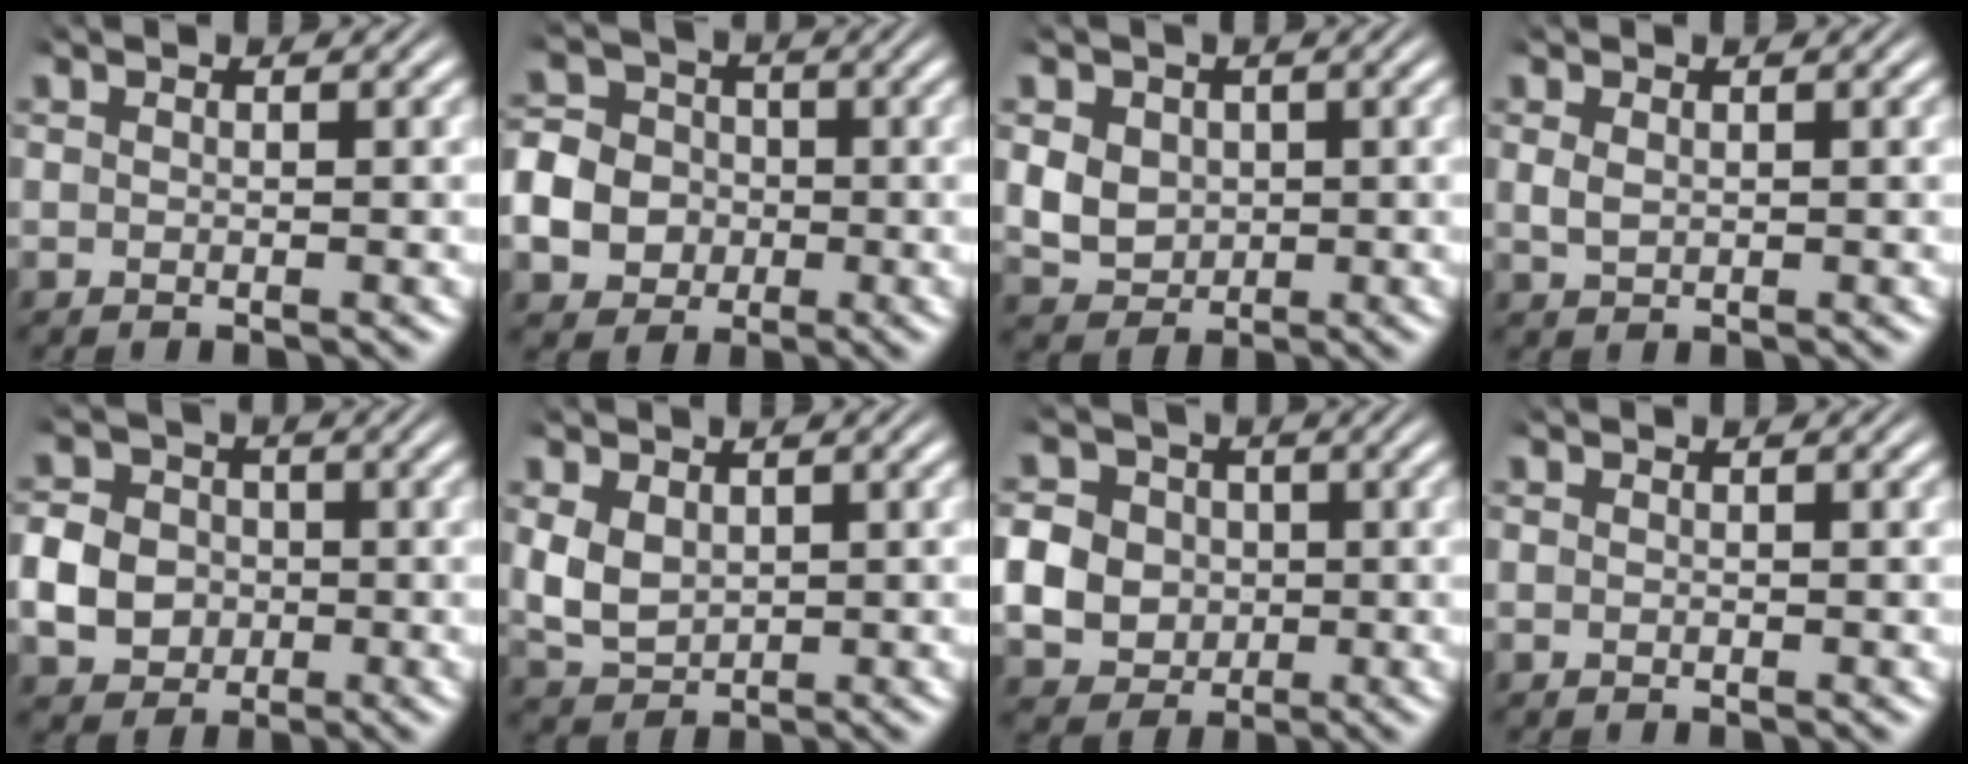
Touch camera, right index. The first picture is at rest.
{"total": 8.7, "force": [-1.4, 8.1, 3.0], "torque": [-0.075, -0.025, -0.027]}
{"total": 5.9, "force": [-0.2, 5.4, 2.4], "torque": [-0.068, -0.028, 0.009]}
{"total": 1.2, "force": [0.2, 0.8, 0.8], "torque": [-0.024, -0.012, 0.016]}
{"total": 6.6, "force": [-1.0, 6.0, 2.7], "torque": [-0.053, -0.019, -0.015]}
{"total": 4.9, "force": [0.0, 4.2, 2.4], "torque": [-0.077, -0.025, 0.016]}
{"total": 11.1, "force": [-0.7, 10.3, 4.2], "torque": [-0.111, -0.037, -0.015]}
{"total": 0.0}